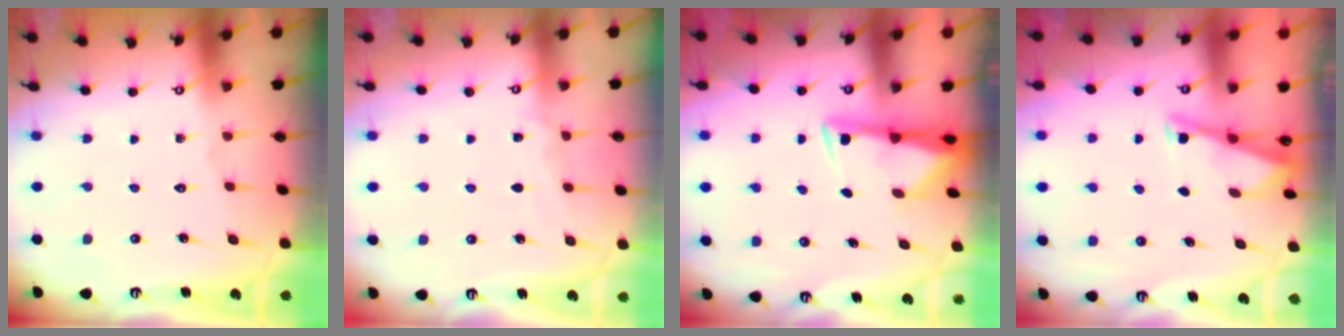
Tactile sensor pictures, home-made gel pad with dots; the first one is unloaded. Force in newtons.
{"total": 3.4, "press": 3.3, "slide": 0.5}
{"total": 3.0, "press": 2.9, "slide": 0.5}
{"total": 3.3, "press": 3.3, "slide": 0.3}